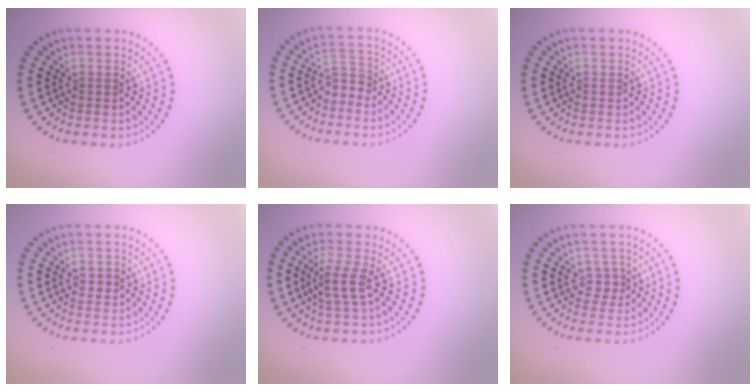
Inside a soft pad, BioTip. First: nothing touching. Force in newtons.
{"total": 1.6, "press": 1.1, "slide": 1.2}
{"total": 0.0}
{"total": 0.9, "press": 0.9, "slide": 0.0}
{"total": 2.1, "press": 1.6, "slide": 1.4}
{"total": 1.2, "press": 0.9, "slide": 0.7}